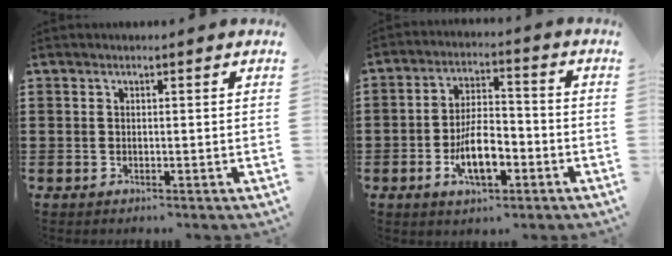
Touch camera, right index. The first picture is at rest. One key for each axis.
{"total": 8.2, "fx": -3.0, "fy": 3.6, "fz": 6.7, "tx": -0.120, "ty": -0.001, "tz": -0.055}